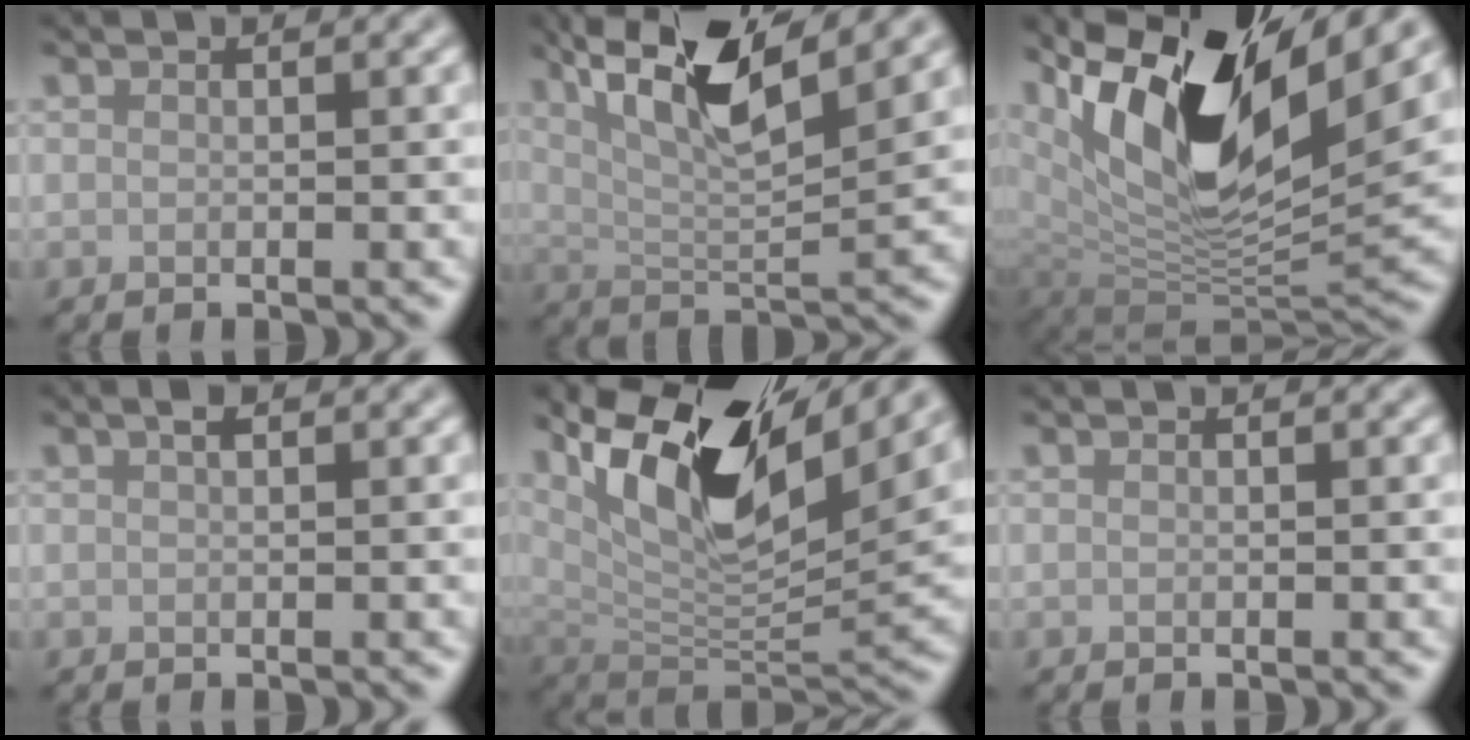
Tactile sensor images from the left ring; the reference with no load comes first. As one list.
[{"total": 9.7, "force": [5.1, 2.4, 8.0], "torque": [-0.145, 0.005, 0.093]}, {"total": 14.7, "force": [6.7, 6.4, 11.5], "torque": [-0.207, 0.009, 0.125]}, {"total": 0.9, "force": [0.4, 0.3, 0.7], "torque": [-0.011, 0.003, 0.008]}, {"total": 13.3, "force": [7.3, 5.0, 9.9], "torque": [-0.173, 0.007, 0.136]}, {"total": 0.0}]